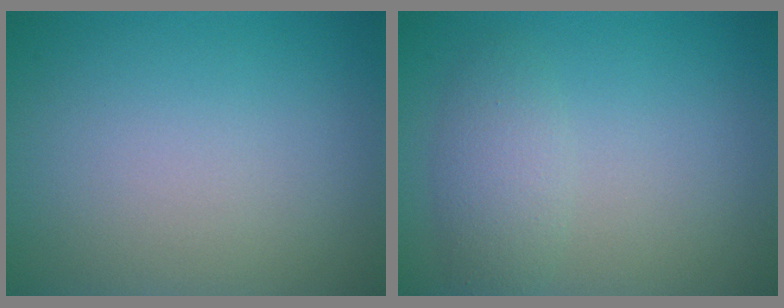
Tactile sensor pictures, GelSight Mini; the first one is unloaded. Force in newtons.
{"total": 2.5, "press": 2.5, "slide": 0.1}